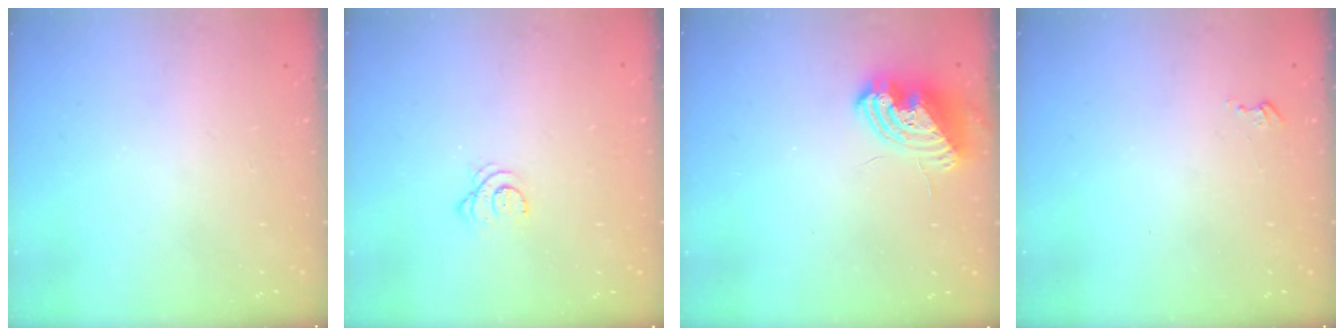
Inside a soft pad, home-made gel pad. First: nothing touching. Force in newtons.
{"total": 3.2, "press": 3.2, "slide": 0.3}
{"total": 10.9, "press": 10.9, "slide": 0.5}
{"total": 2.5, "press": 2.5, "slide": 0.3}